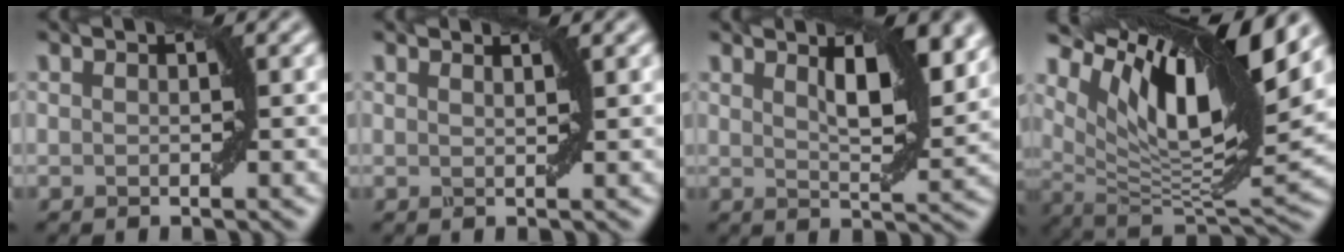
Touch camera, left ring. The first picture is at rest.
{"total": 0.9, "force": [0.8, 0.1, 0.4], "torque": [-0.002, -0.001, 0.012]}
{"total": 5.4, "force": [2.6, 1.5, 4.5], "torque": [-0.068, -0.003, 0.045]}
{"total": 13.5, "force": [7.0, 3.8, 10.9], "torque": [-0.188, 0.002, 0.135]}